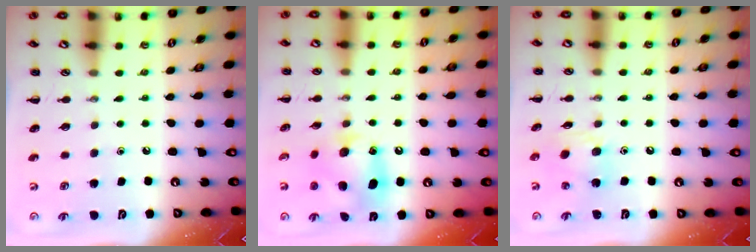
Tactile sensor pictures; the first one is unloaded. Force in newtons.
{"total": 12.6, "press": 12.5, "slide": 1.6}
{"total": 10.7, "press": 10.5, "slide": 2.2}